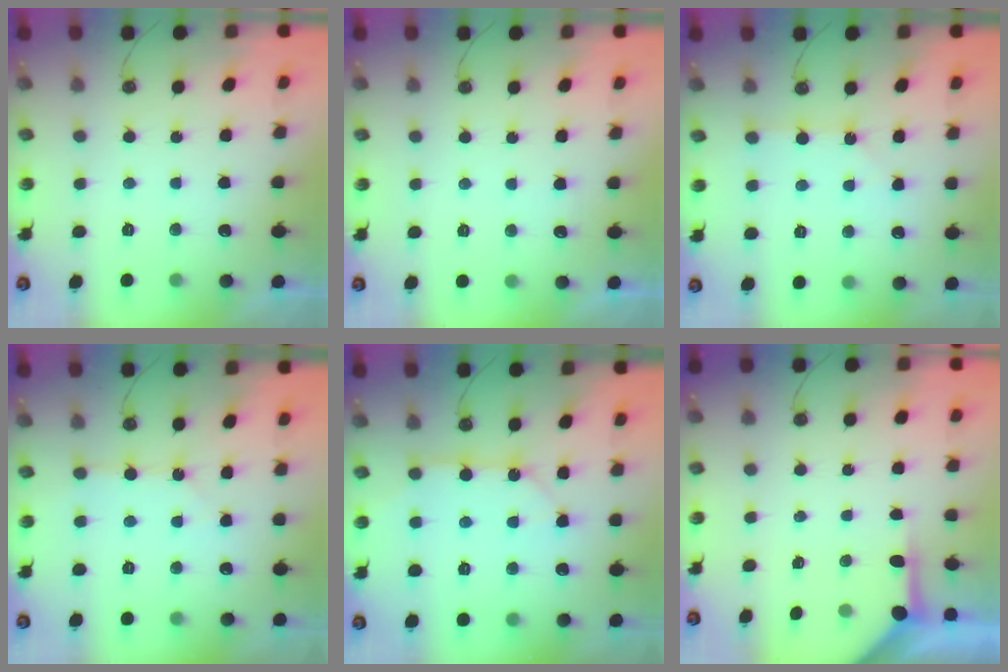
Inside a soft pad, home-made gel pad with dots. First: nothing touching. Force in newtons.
{"total": 2.9, "press": 2.9, "slide": 0.5}
{"total": 0.7, "press": 0.7, "slide": 0.1}
{"total": 3.0, "press": 3.0, "slide": 0.3}
{"total": 11.6, "press": 11.6, "slide": 1.1}
{"total": 3.9, "press": 3.9, "slide": 0.4}